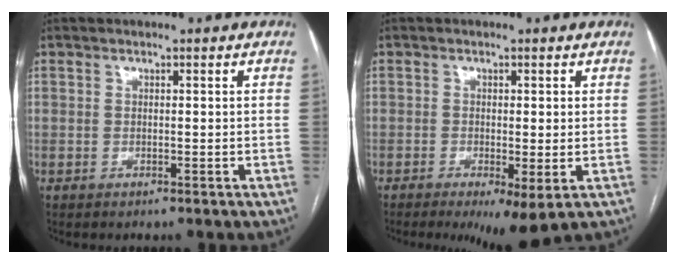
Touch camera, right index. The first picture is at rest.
{"total": 6.0, "force": [-2.6, 1.4, 5.2], "torque": [-0.068, -0.016, -0.034]}